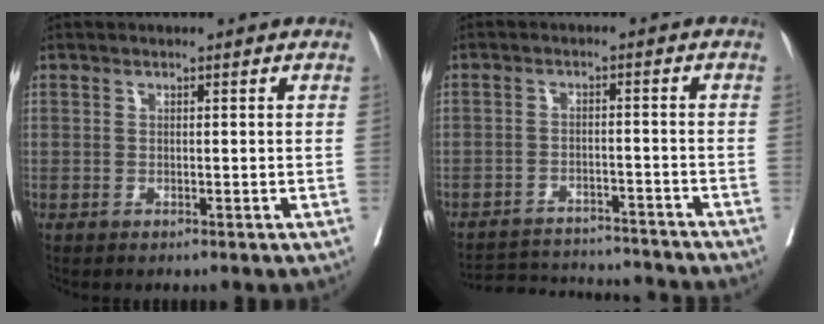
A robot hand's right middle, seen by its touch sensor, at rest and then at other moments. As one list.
[{"total": 13.1, "force": [-12.8, 1.1, 2.4], "torque": [-0.036, 0.010, -0.179]}]